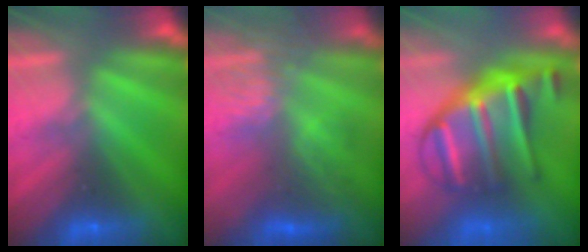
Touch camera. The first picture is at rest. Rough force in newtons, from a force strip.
{"total": 4.1}
{"total": 6.4}